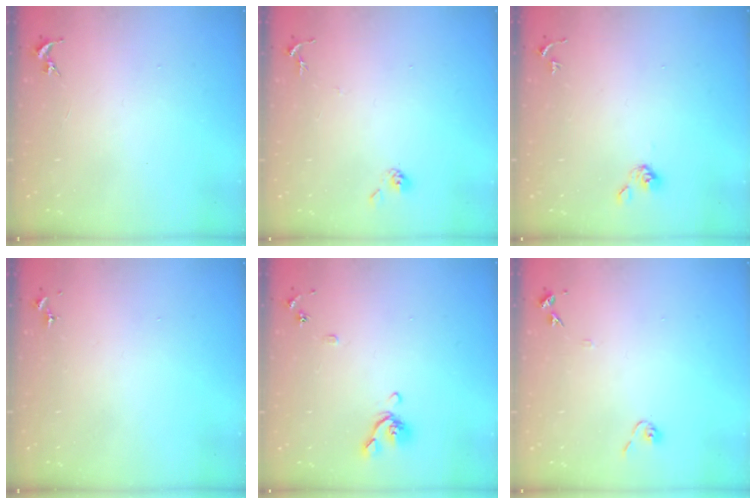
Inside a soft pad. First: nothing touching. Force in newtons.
{"total": 5.9, "press": 5.9, "slide": 0.5}
{"total": 4.0, "press": 3.9, "slide": 0.8}
{"total": 0.0}
{"total": 7.9, "press": 7.7, "slide": 1.4}
{"total": 6.8, "press": 6.8, "slide": 0.6}